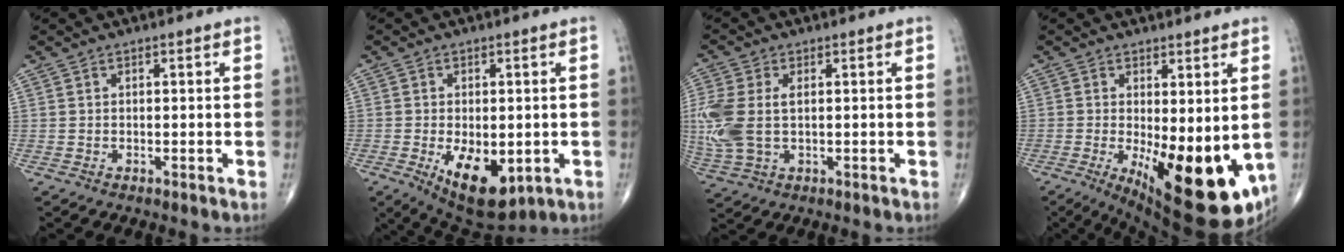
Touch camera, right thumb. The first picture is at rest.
{"total": 12.1, "force": [-3.3, 6.3, 9.8], "torque": [-0.140, -0.012, -0.033]}
{"total": 11.2, "force": [0.5, 6.7, 8.9], "torque": [-0.241, 0.003, 0.017]}
{"total": 17.9, "force": [-3.2, 6.6, 16.3], "torque": [-0.199, -0.032, -0.020]}